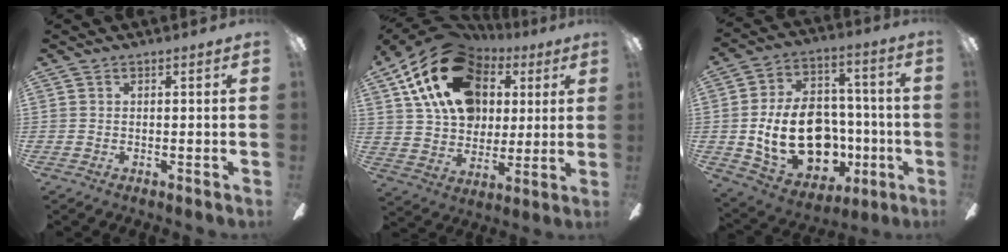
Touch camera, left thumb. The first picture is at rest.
{"total": 23.7, "force": [10.4, 16.4, 13.4], "torque": [-0.244, -0.032, 0.189]}
{"total": 20.7, "force": [-2.9, 14.9, 14.2], "torque": [-0.279, 0.017, -0.028]}